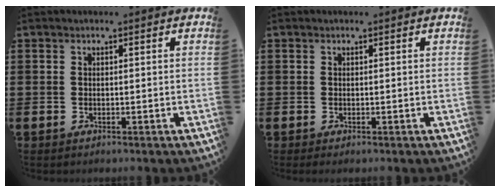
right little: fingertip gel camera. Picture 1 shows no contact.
{"total": 0.0}